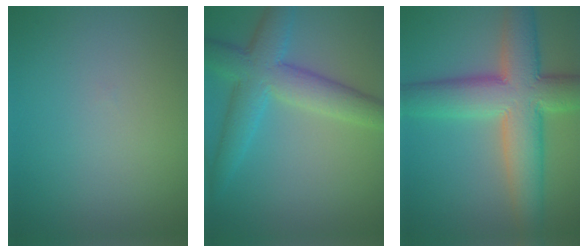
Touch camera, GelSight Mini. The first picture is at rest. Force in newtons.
{"total": 6.5, "press": 6.5, "slide": 0.1}
{"total": 10.1, "press": 10.1, "slide": 0.5}